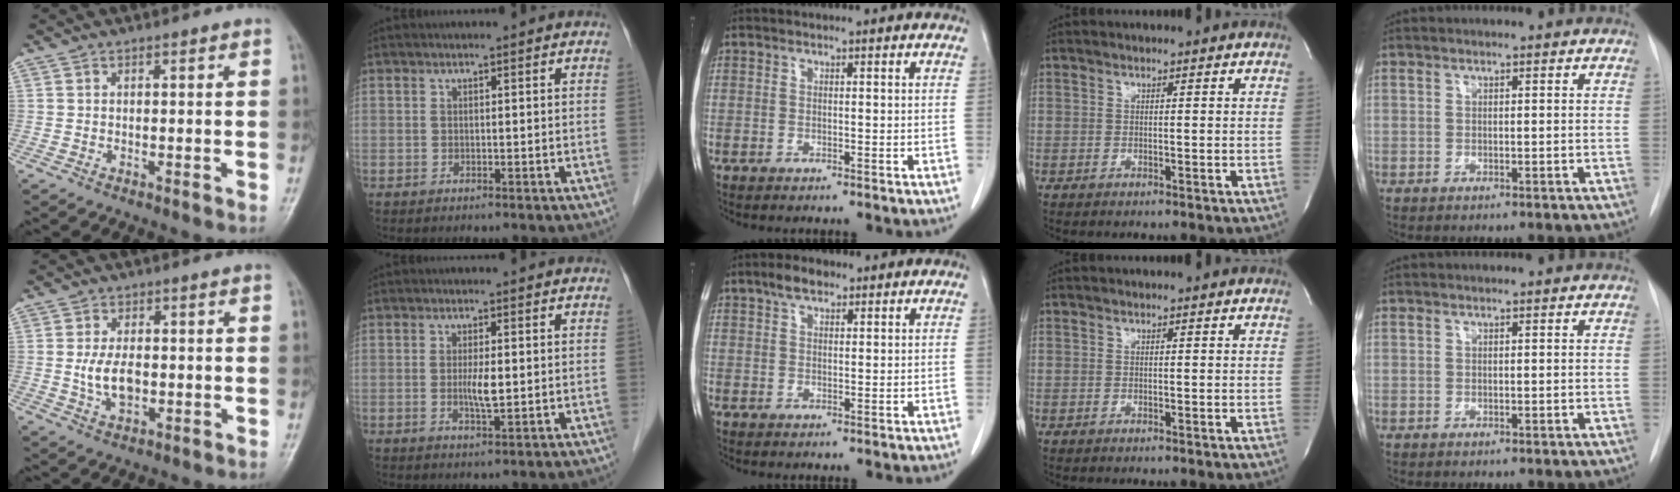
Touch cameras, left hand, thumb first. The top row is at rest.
{"thumb": {"total": 6.2, "force": [-0.5, 3.8, 4.8], "torque": [-0.083, 0.000, -0.007]}, "index": {"total": 3.0, "force": [0.0, 0.4, 3.0], "torque": [-0.059, -0.004, 0.002]}, "middle": {"total": 3.3, "force": [2.2, 1.6, 1.9], "torque": [-0.039, 0.009, 0.041]}}